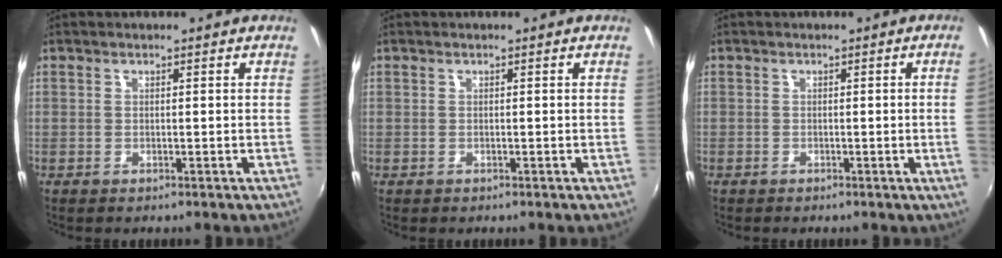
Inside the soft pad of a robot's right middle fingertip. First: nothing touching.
{"total": 0.0}
{"total": 2.3, "force": [-0.2, -1.4, 1.8], "torque": [-0.025, -0.013, 0.002]}